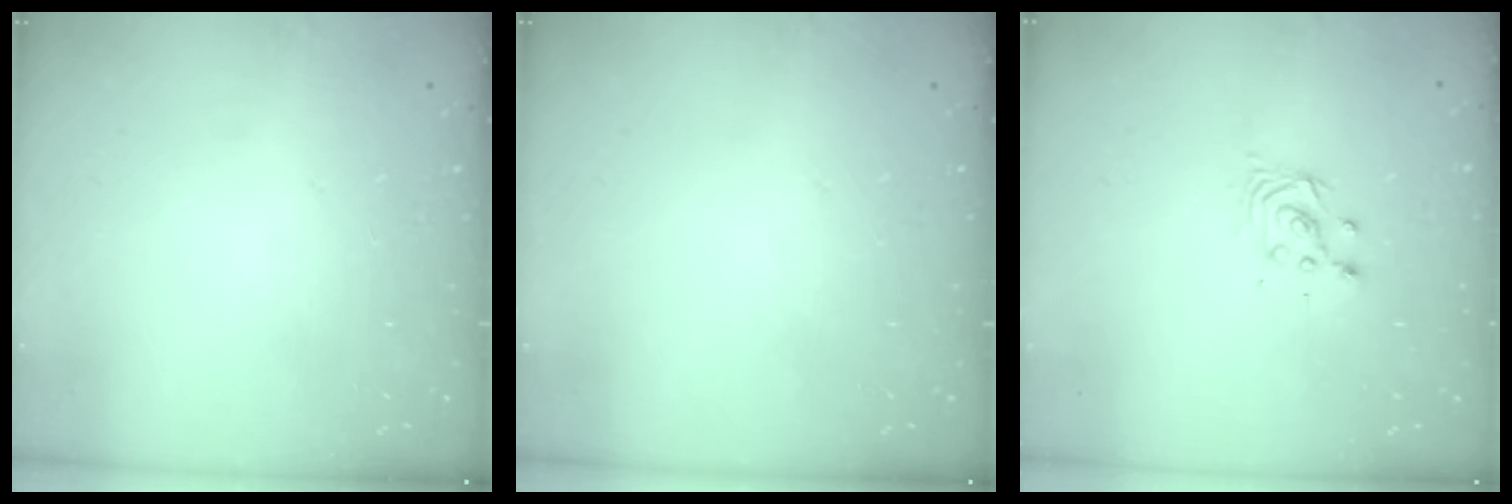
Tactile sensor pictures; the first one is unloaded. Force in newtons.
{"total": 0.0}
{"total": 3.7, "press": 3.7, "slide": 0.3}